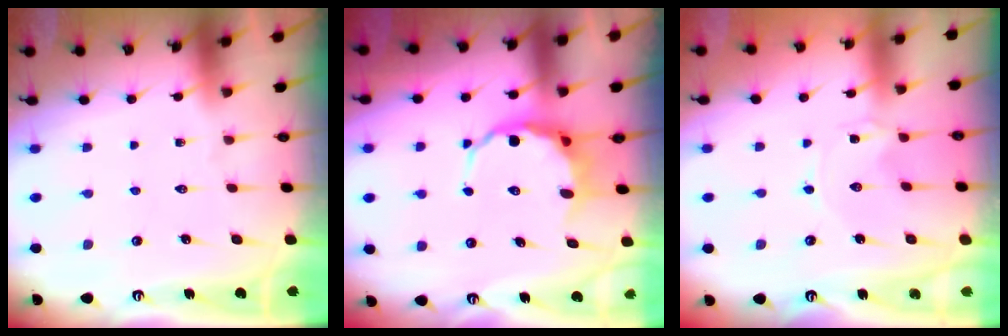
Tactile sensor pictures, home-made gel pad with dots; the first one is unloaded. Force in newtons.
{"total": 7.8, "press": 7.6, "slide": 1.8}
{"total": 0.0}